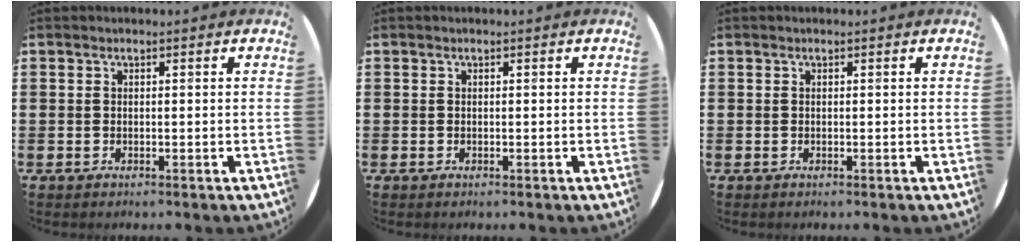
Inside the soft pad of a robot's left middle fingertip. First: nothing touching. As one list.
[{"total": 0.0}, {"total": 0.0}]